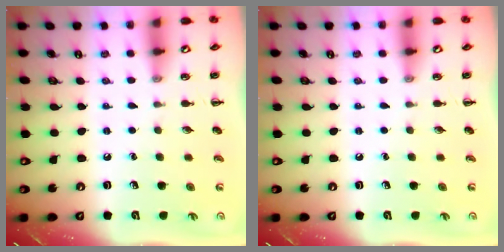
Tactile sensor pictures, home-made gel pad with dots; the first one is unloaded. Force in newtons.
{"total": 0.0}